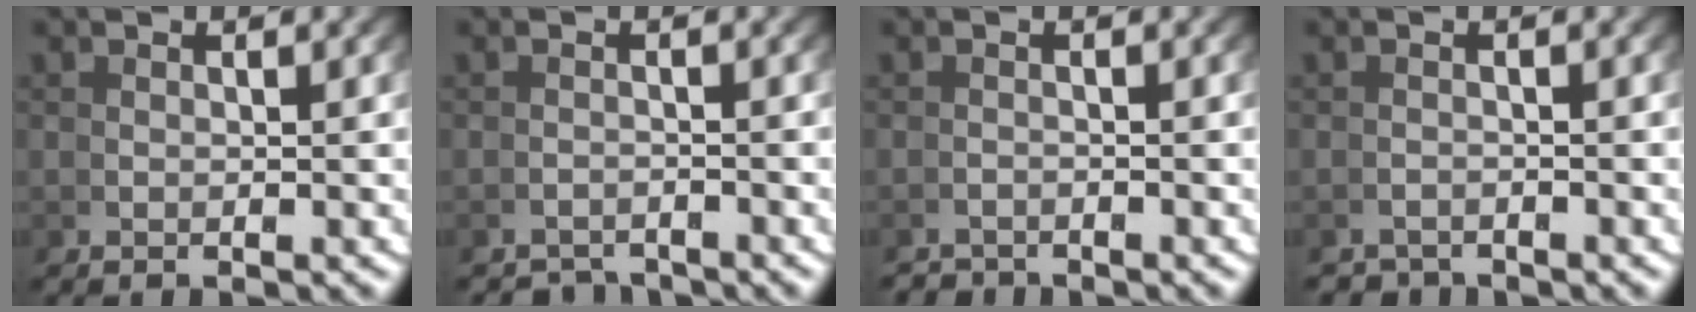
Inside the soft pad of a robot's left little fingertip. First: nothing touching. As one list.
[{"total": 2.9, "force": [-2.9, -0.1, -0.3], "torque": [0.018, -0.010, -0.046]}, {"total": 1.9, "force": [-1.7, -0.6, -0.7], "torque": [0.018, -0.008, -0.028]}, {"total": 2.1, "force": [-2.0, -0.2, -0.7], "torque": [0.019, -0.010, -0.033]}]